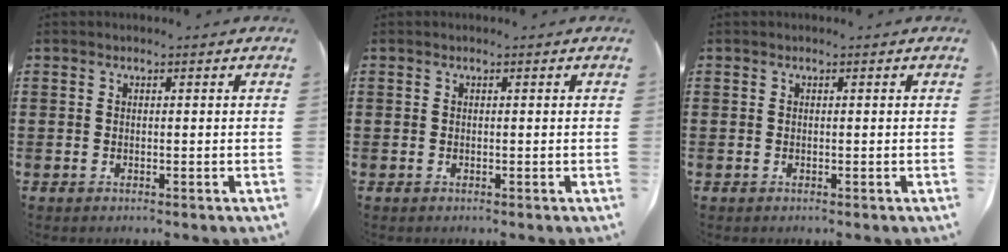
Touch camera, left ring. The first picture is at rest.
{"total": 0.0}
{"total": 0.0}